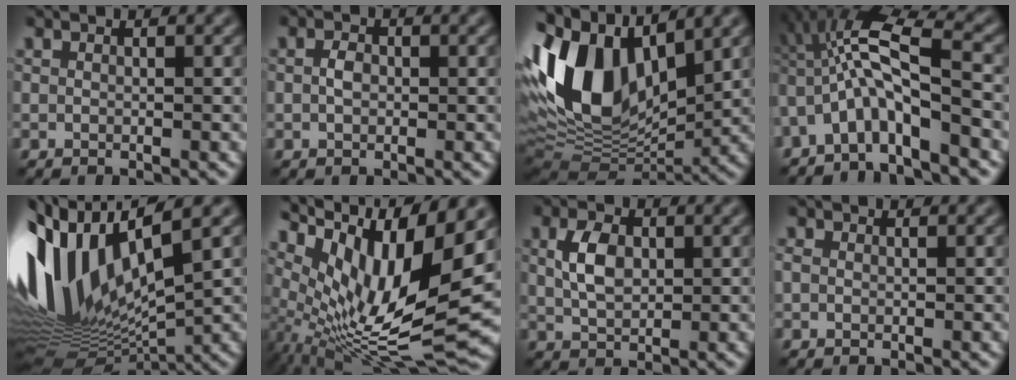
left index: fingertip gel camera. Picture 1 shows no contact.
{"total": 1.3, "force": [-0.4, 0.9, 0.8], "torque": [-0.020, 0.003, -0.007]}
{"total": 14.1, "force": [3.6, 8.1, 10.9], "torque": [-0.235, 0.015, 0.060]}
{"total": 6.9, "force": [-2.3, 2.0, 6.1], "torque": [-0.123, 0.019, -0.055]}
{"total": 14.1, "force": [1.5, 5.8, 12.7], "torque": [-0.280, 0.003, 0.035]}
{"total": 13.8, "force": [4.1, 4.4, 12.4], "torque": [-0.232, 0.009, 0.079]}
{"total": 3.3, "force": [0.4, 2.2, 2.5], "torque": [-0.059, 0.005, 0.013]}
{"total": 0.7, "force": [0.0, 0.5, 0.4], "torque": [-0.011, 0.006, 0.002]}